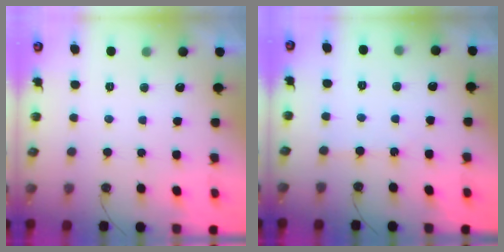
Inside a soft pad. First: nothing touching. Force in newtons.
{"total": 2.4, "press": 2.4, "slide": 0.2}